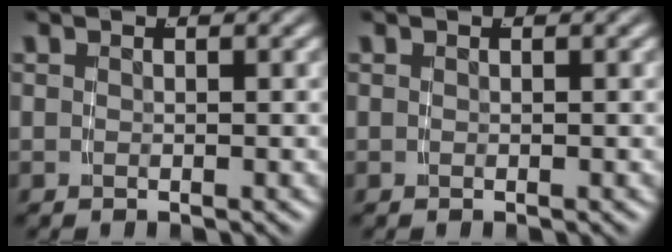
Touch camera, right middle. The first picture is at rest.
{"total": 0.0}